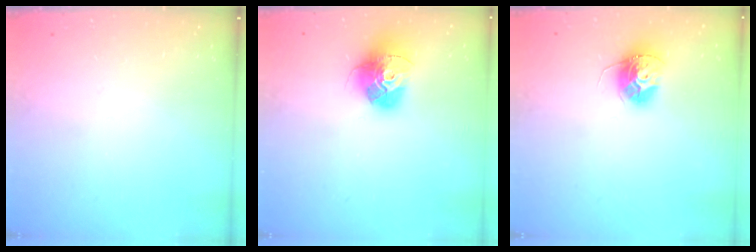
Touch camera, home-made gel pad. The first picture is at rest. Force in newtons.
{"total": 15.8, "press": 15.7, "slide": 1.6}
{"total": 11.1, "press": 11.1, "slide": 0.5}